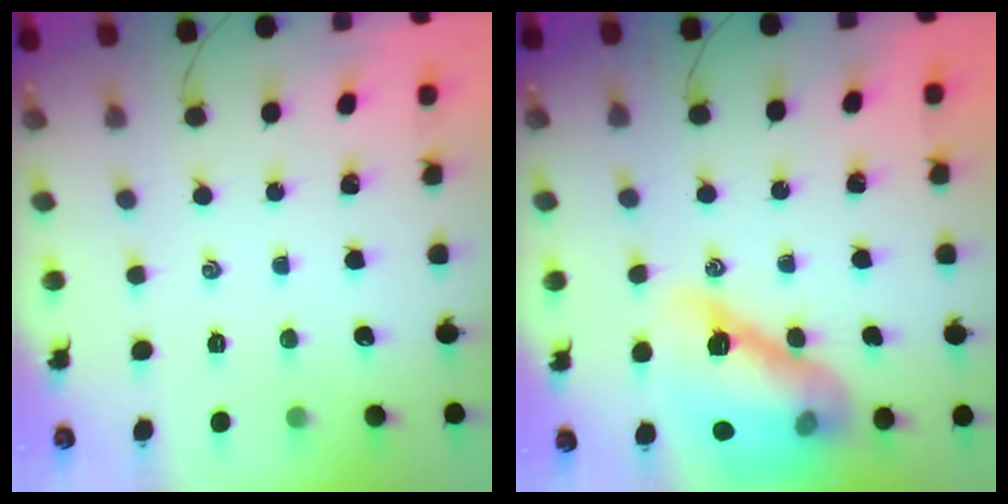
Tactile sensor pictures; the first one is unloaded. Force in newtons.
{"total": 17.9, "press": 17.3, "slide": 4.5}